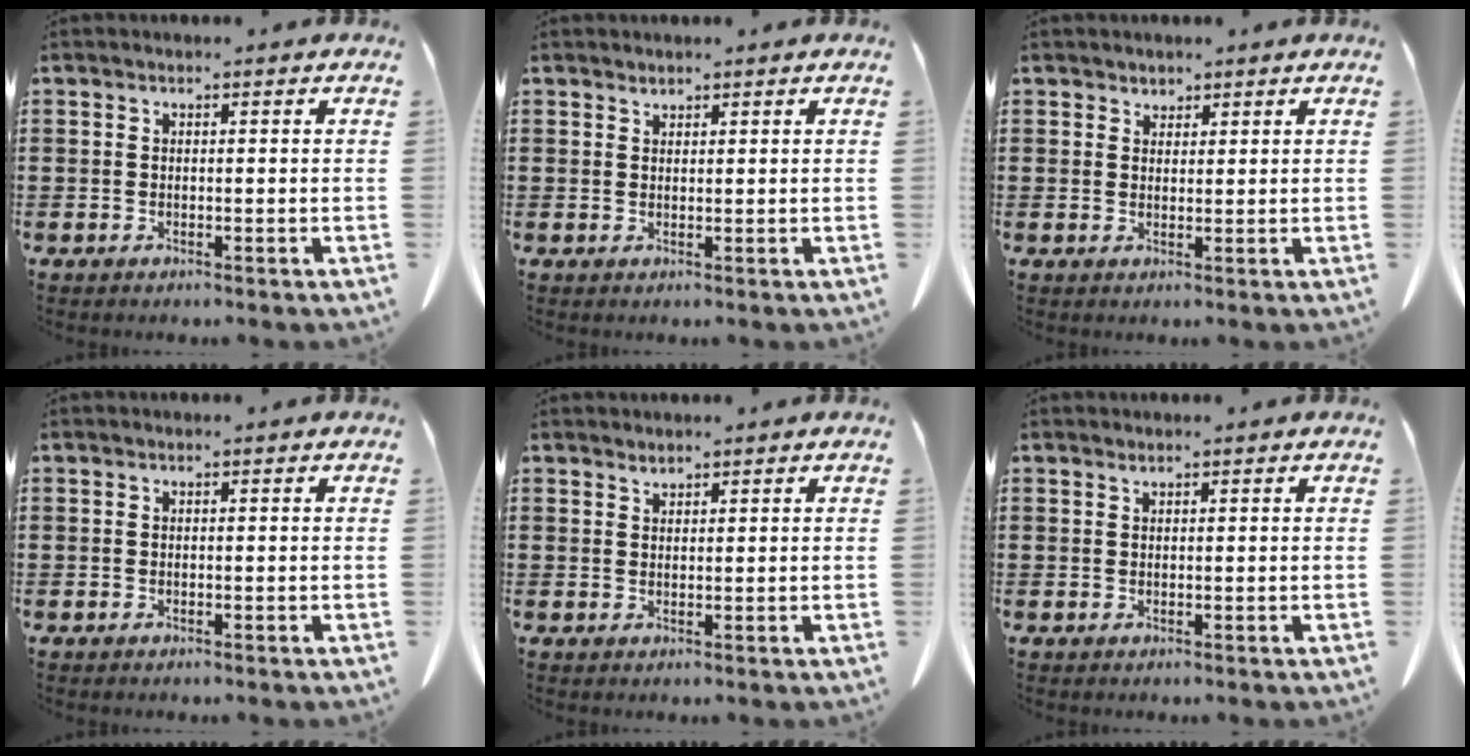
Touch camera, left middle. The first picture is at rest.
{"total": 1.1, "force": [1.1, 0.2, 0.0], "torque": [-0.004, -0.004, 0.023]}
{"total": 1.5, "force": [1.4, 0.5, 0.0], "torque": [-0.004, 0.001, 0.030]}
{"total": 0.0}
{"total": 1.3, "force": [1.3, 0.1, 0.0], "torque": [-0.004, -0.004, 0.027]}
{"total": 0.6, "force": [0.5, 0.0, 0.3], "torque": [-0.007, -0.003, 0.012]}